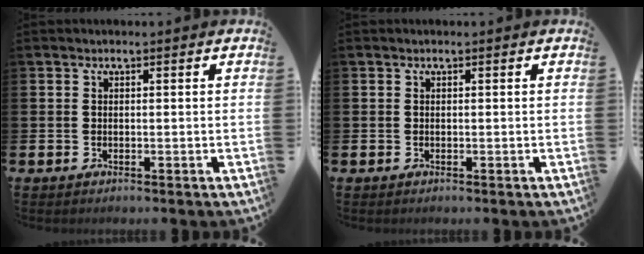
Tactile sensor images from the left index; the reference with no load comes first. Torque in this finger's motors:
{"motor_torque": [0.00, 0.00, 0.00, 0.00]}